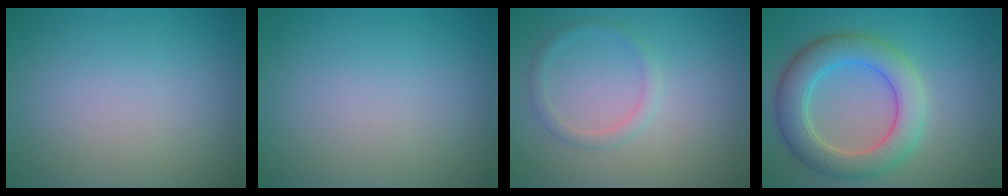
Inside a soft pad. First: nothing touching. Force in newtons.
{"total": 0.0}
{"total": 1.3, "press": 1.3, "slide": 0.1}
{"total": 5.9, "press": 5.9, "slide": 0.2}